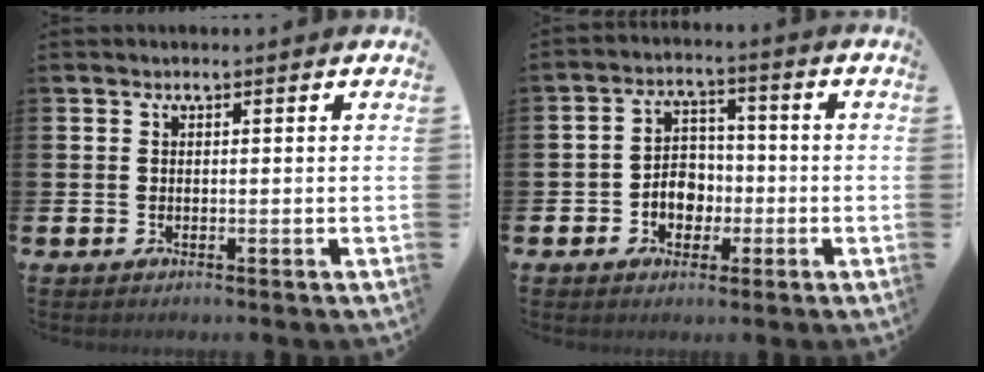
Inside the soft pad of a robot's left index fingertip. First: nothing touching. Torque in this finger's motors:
{"motor_torque": [0.61, -0.16, 0.35, 0.10]}